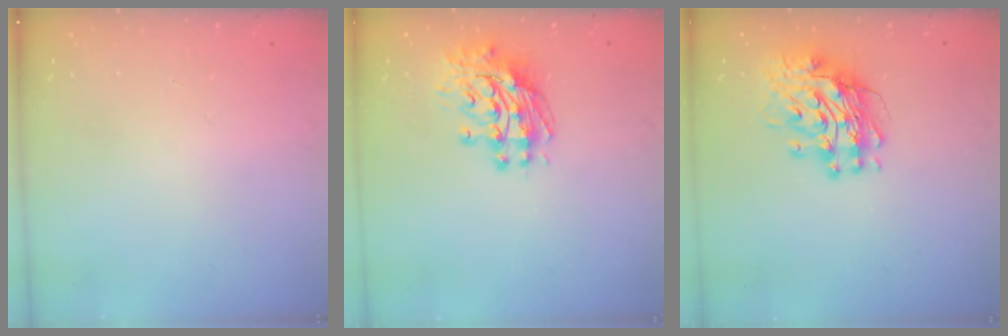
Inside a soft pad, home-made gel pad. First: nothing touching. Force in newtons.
{"total": 11.5, "press": 11.4, "slide": 1.2}
{"total": 11.7, "press": 11.7, "slide": 1.1}